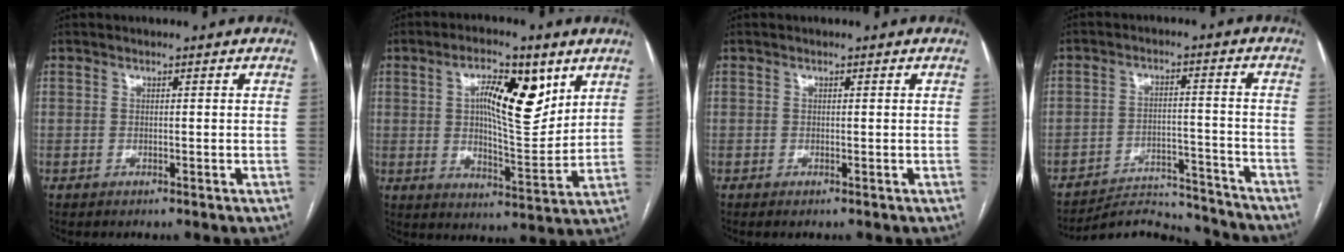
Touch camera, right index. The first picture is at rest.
{"total": 11.9, "force": [4.6, 3.8, 10.4], "torque": [-0.165, 0.009, 0.077]}
{"total": 1.5, "force": [-0.6, 0.5, 1.2], "torque": [-0.018, -0.003, -0.005]}
{"total": 12.4, "force": [-12.3, 1.3, 0.3], "torque": [0.006, 0.022, -0.178]}